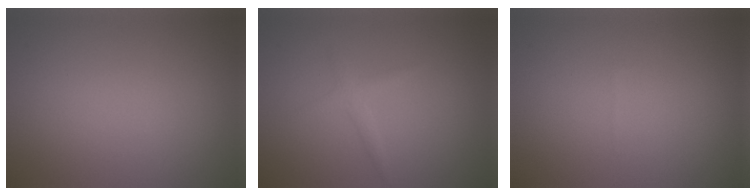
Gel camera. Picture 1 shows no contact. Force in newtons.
{"total": 1.2, "press": 1.2, "slide": 0.1}
{"total": 0.0}